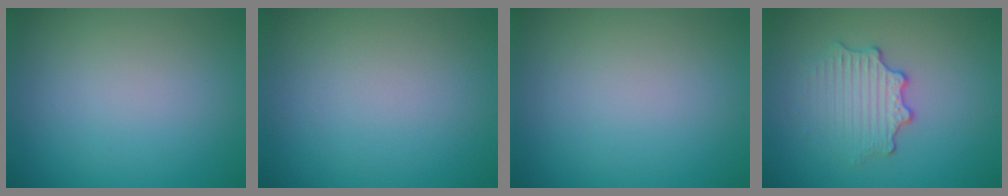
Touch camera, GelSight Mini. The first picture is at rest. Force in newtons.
{"total": 0.0}
{"total": 0.0}
{"total": 3.0, "press": 2.6, "slide": 1.5}